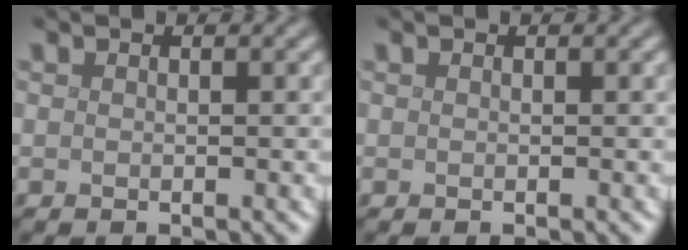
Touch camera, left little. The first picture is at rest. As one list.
[{"total": 0.0}]